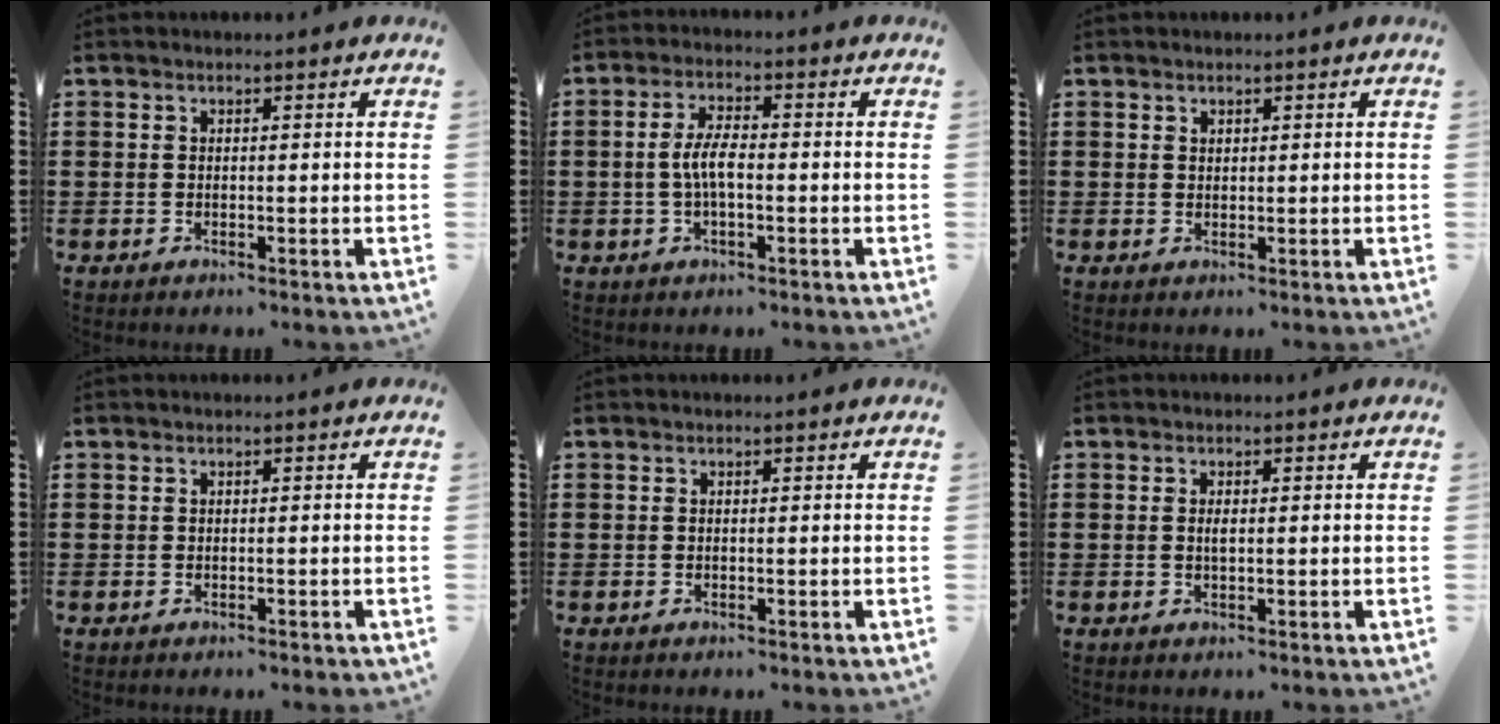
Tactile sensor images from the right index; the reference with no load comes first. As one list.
[{"total": 5.0, "force": [-0.6, 1.8, 4.6], "torque": [-0.105, -0.002, -0.018]}, {"total": 0.7, "force": [0.5, 0.5, 0.1], "torque": [-0.004, 0.001, 0.011]}, {"total": 0.0}, {"total": 0.0}, {"total": 1.3, "force": [0.2, 0.5, 1.3], "torque": [-0.025, 0.003, 0.001]}]